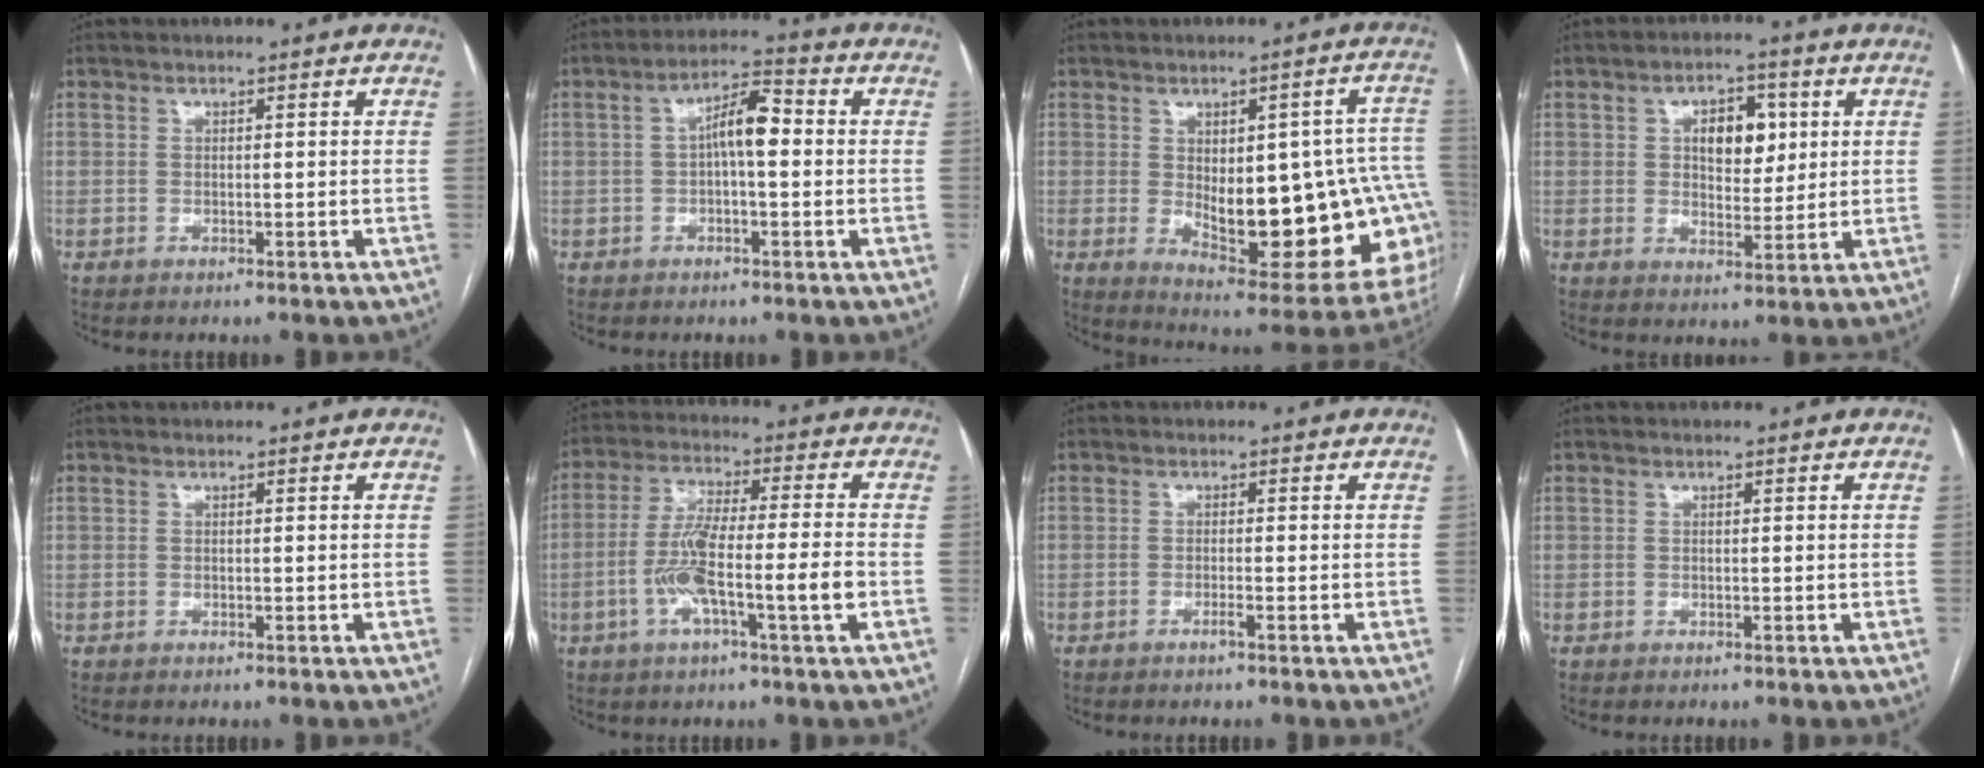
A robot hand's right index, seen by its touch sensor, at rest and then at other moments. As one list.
[{"total": 6.2, "force": [0.2, 1.7, 6.0], "torque": [-0.104, 0.024, 0.000]}, {"total": 23.1, "force": [-2.4, 8.8, 21.3], "torque": [-0.201, 0.017, -0.003]}, {"total": 7.1, "force": [1.9, 3.9, 5.6], "torque": [-0.084, 0.013, 0.036]}, {"total": 0.0}, {"total": 10.9, "force": [-3.1, 0.5, 10.5], "torque": [-0.203, 0.006, -0.061]}, {"total": 0.8, "force": [-0.5, -0.1, 0.6], "torque": [-0.011, 0.000, -0.009]}, {"total": 0.0}]